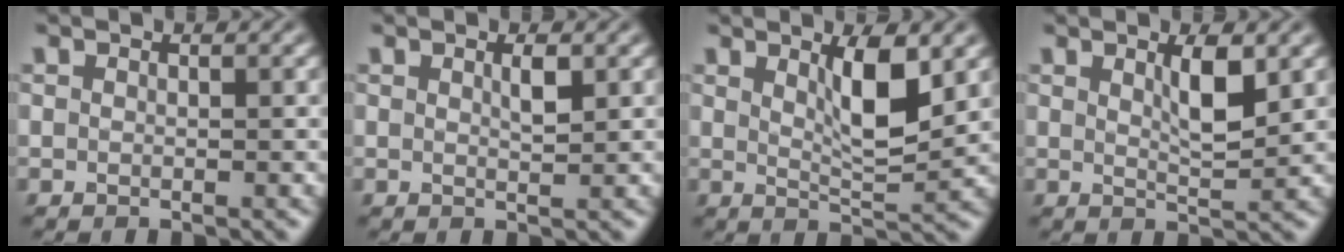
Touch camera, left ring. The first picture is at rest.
{"total": 1.2, "force": [0.6, 0.2, 1.1], "torque": [-0.021, -0.001, 0.010]}
{"total": 4.4, "force": [1.7, 1.1, 3.9], "torque": [-0.068, -0.008, 0.031]}
{"total": 2.9, "force": [1.3, 0.6, 2.6], "torque": [-0.042, -0.004, 0.023]}